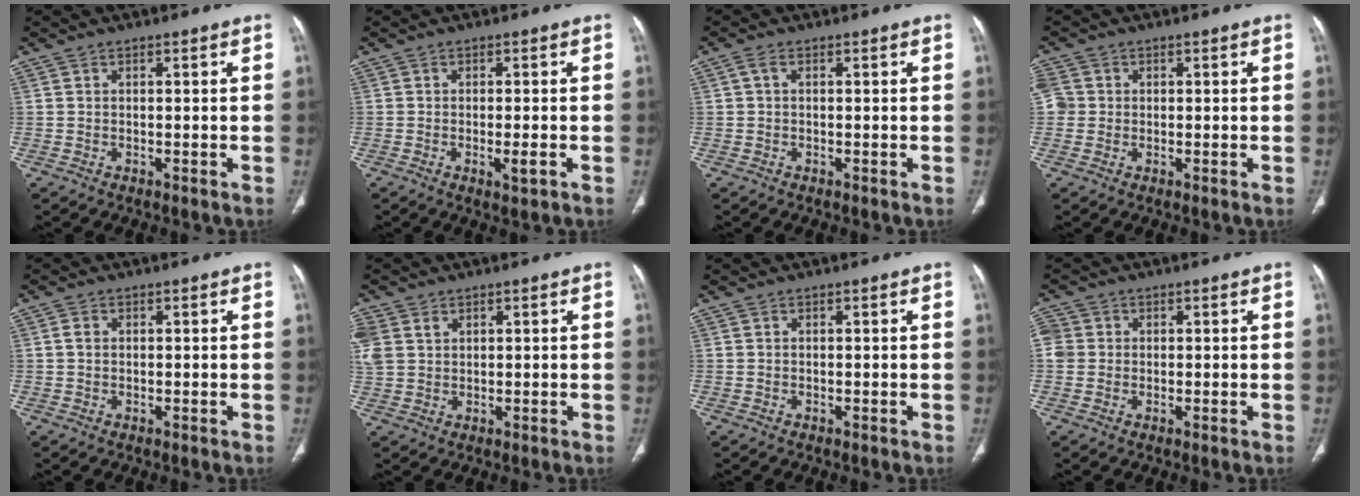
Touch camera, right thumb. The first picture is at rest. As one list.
[{"total": 2.5, "force": [-0.8, 0.5, 2.3], "torque": [-0.037, -0.005, -0.014]}, {"total": 1.2, "force": [0.2, 0.7, 1.0], "torque": [-0.021, 0.003, 0.000]}, {"total": 1.2, "force": [0.4, 1.0, 0.7], "torque": [-0.027, 0.013, 0.012]}, {"total": 1.2, "force": [0.2, 1.0, 0.7], "torque": [-0.013, 0.001, 0.003]}, {"total": 7.8, "force": [2.8, 6.0, 4.1], "torque": [-0.118, 0.012, 0.066]}, {"total": 0.0}, {"total": 4.4, "force": [0.4, 4.1, 1.5], "torque": [-0.025, 0.010, 0.006]}]